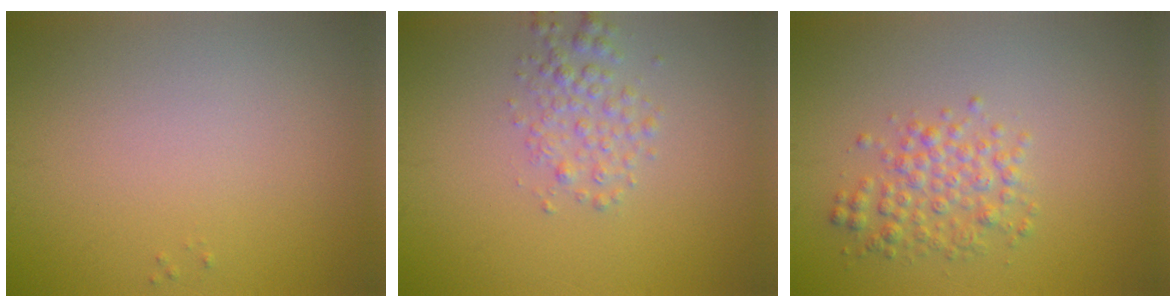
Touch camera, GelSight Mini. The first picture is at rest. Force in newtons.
{"total": 2.1, "press": 2.1, "slide": 0.1}
{"total": 2.9, "press": 2.9, "slide": 0.0}